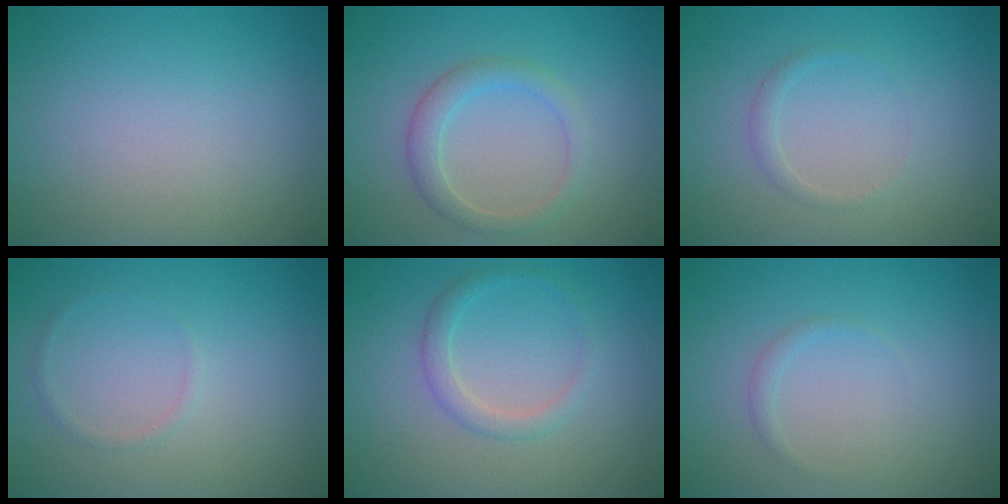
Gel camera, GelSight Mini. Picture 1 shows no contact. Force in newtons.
{"total": 2.4, "press": 2.4, "slide": 0.0}
{"total": 0.9, "press": 0.9, "slide": 0.0}
{"total": 0.6, "press": 0.6, "slide": 0.1}
{"total": 1.8, "press": 1.8, "slide": 0.2}
{"total": 0.7, "press": 0.7, "slide": 0.0}